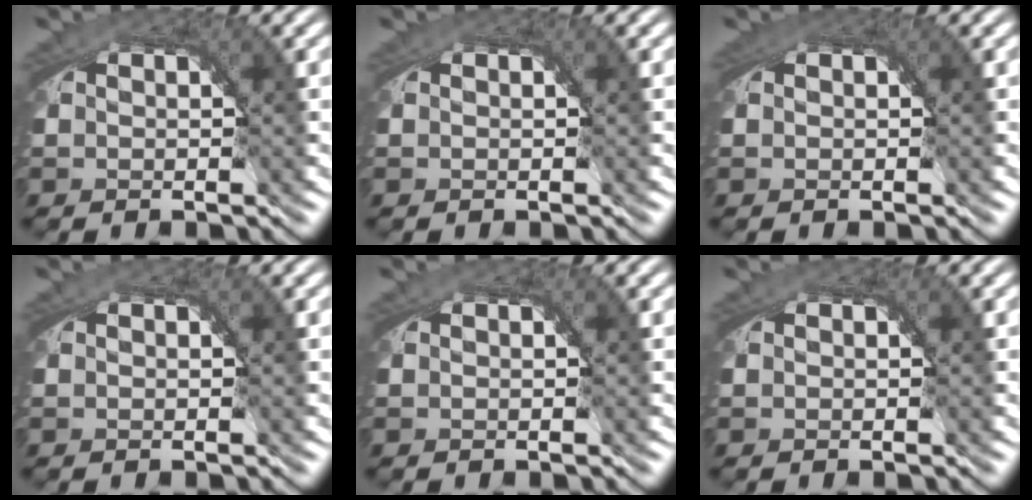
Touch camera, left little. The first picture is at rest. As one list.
[{"total": 0.0}, {"total": 0.5, "force": [0.2, 0.2, 0.5], "torque": [-0.004, 0.000, 0.004]}, {"total": 0.0}, {"total": 0.0}, {"total": 0.0}]